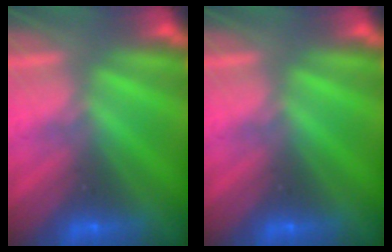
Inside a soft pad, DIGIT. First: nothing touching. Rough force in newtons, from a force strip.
{"total": 0.0}